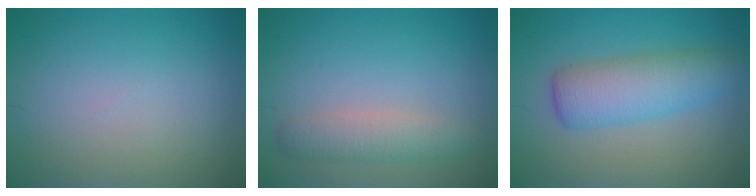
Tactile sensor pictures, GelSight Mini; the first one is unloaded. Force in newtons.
{"total": 2.7, "press": 2.7, "slide": 0.1}
{"total": 5.3, "press": 5.3, "slide": 0.2}